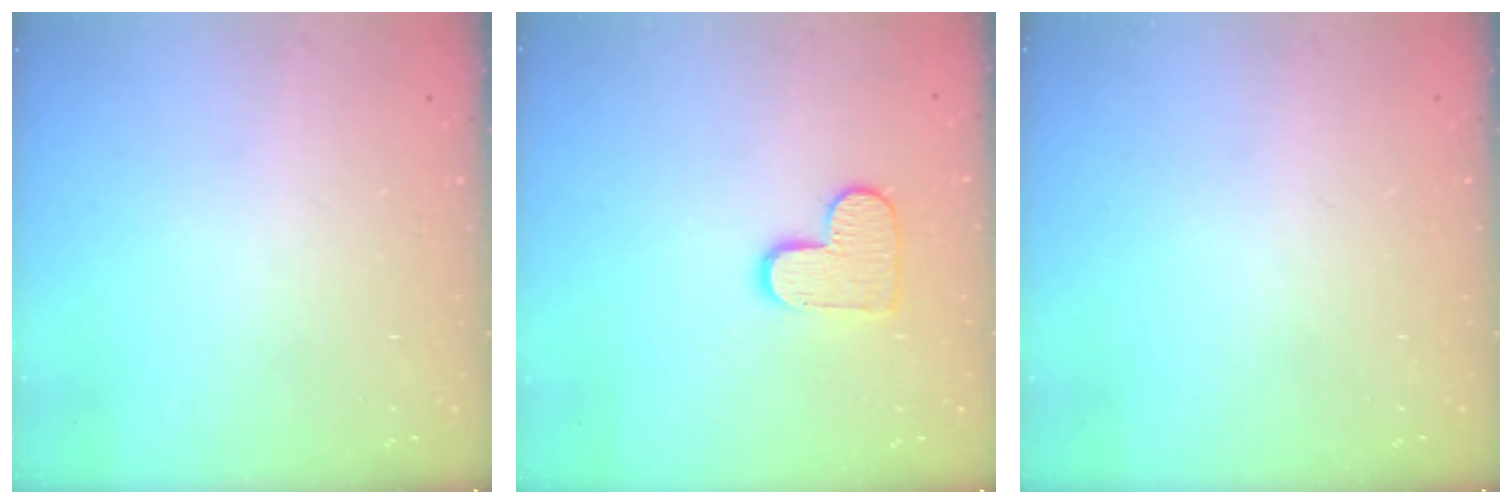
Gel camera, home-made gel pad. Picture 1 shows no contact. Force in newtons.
{"total": 9.6, "press": 9.6, "slide": 0.6}
{"total": 0.0}